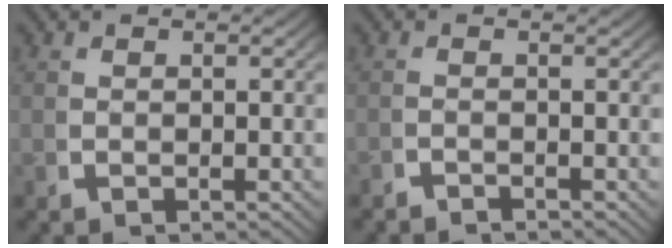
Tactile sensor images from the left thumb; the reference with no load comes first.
{"total": 1.6, "force": [-1.3, -0.8, -0.2], "torque": [0.008, 0.001, -0.023]}